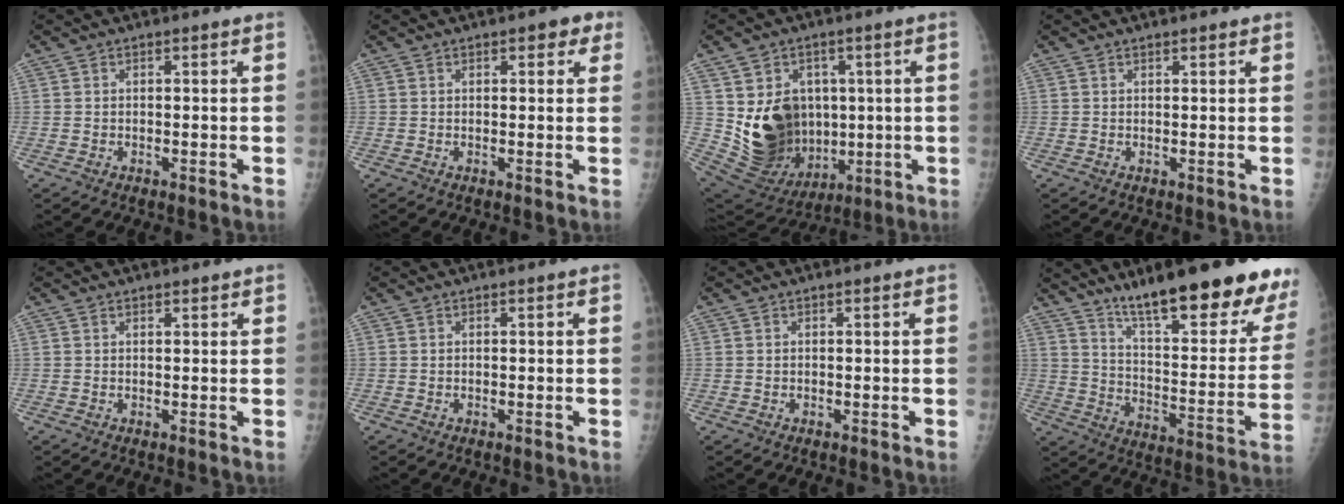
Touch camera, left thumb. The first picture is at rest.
{"total": 3.1, "force": [1.5, 1.7, 2.2], "torque": [-0.005, 0.001, 0.011]}
{"total": 17.2, "force": [1.1, 13.9, 10.2], "torque": [-0.140, -0.012, 0.055]}
{"total": 0.8, "force": [0.7, 0.3, 0.4], "torque": [-0.005, -0.002, 0.008]}
{"total": 0.9, "force": [0.8, 0.4, 0.2], "torque": [0.000, -0.005, 0.011]}
{"total": 0.0}
{"total": 0.0}
{"total": 27.0, "force": [18.6, 5.9, 18.6], "torque": [-0.229, -0.089, 0.274]}